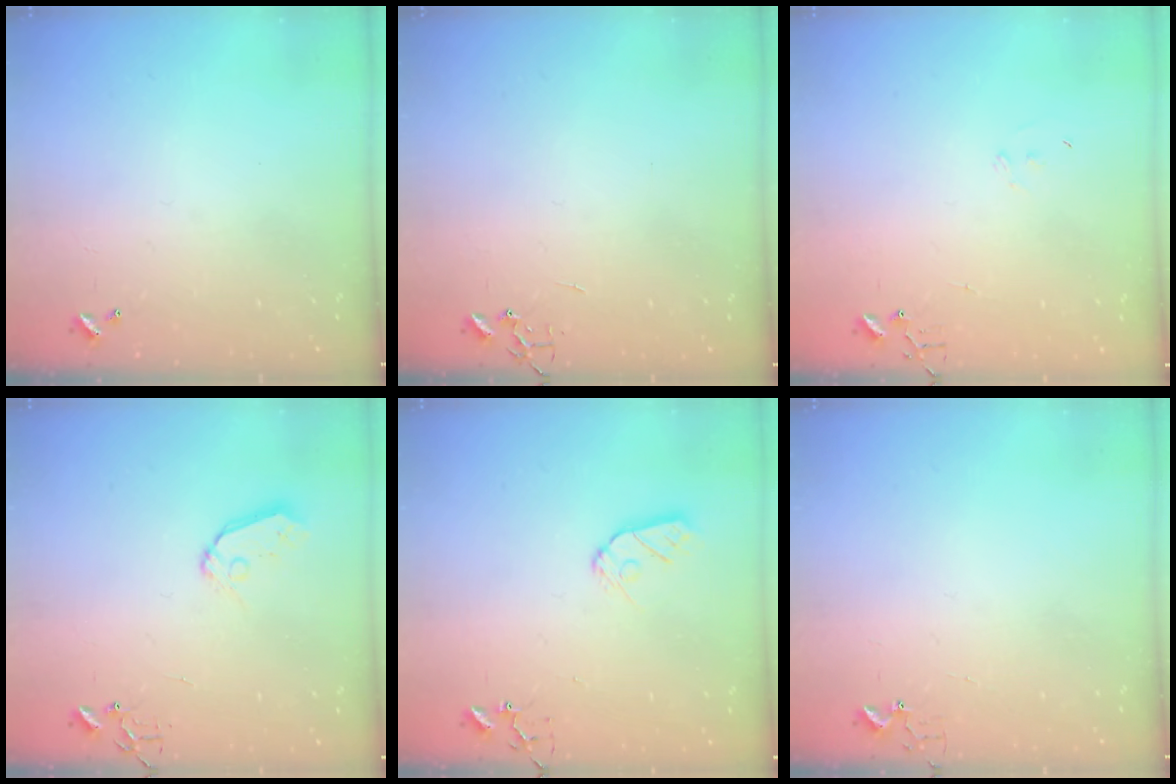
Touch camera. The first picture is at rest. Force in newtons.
{"total": 0.0}
{"total": 6.8, "press": 6.8, "slide": 0.5}
{"total": 6.9, "press": 6.9, "slide": 0.5}
{"total": 7.6, "press": 7.6, "slide": 0.5}
{"total": 2.7, "press": 2.7, "slide": 0.3}